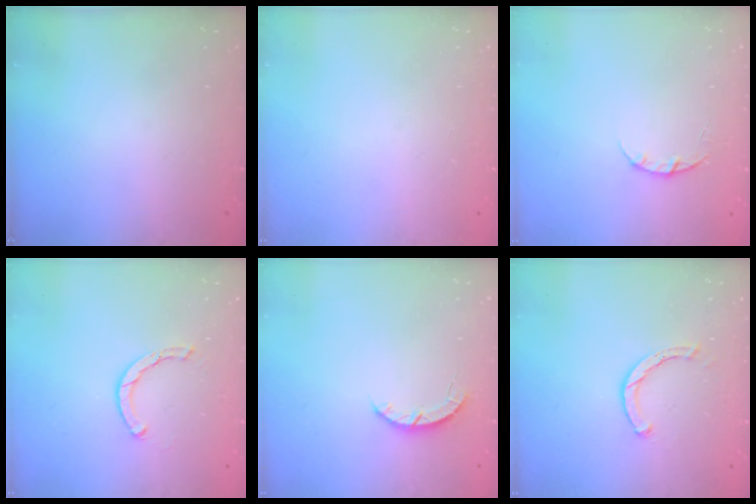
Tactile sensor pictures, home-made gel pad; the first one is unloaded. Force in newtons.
{"total": 0.0}
{"total": 3.2, "press": 3.2, "slide": 0.3}
{"total": 2.5, "press": 2.5, "slide": 0.1}
{"total": 2.8, "press": 2.8, "slide": 0.4}
{"total": 1.6, "press": 1.6, "slide": 0.2}